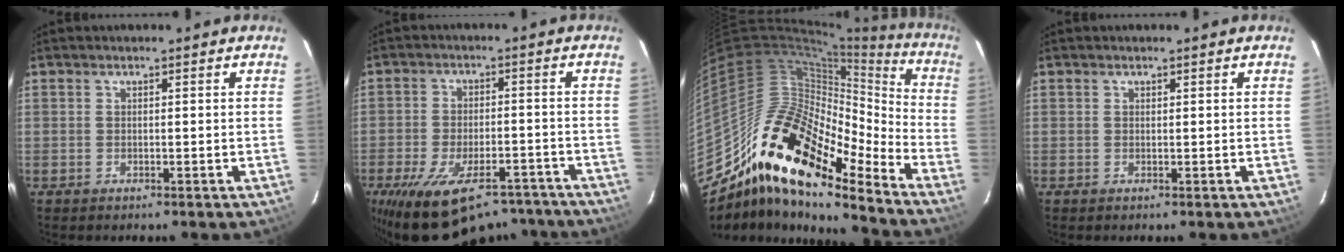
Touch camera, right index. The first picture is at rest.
{"total": 19.5, "force": [-14.8, 8.4, 9.6], "torque": [-0.192, -0.013, -0.207]}
{"total": 20.8, "force": [-14.3, 7.0, 13.4], "torque": [-0.215, -0.012, -0.278]}
{"total": 0.0}